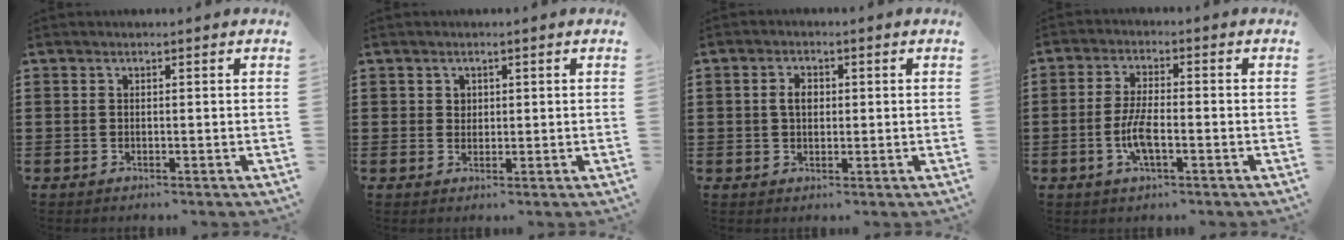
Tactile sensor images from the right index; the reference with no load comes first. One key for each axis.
{"total": 1.4, "fx": 0.6, "fy": 1.2, "fz": 0.2, "tx": -0.008, "ty": 0.006, "tz": 0.012}
{"total": 2.9, "fx": 0.3, "fy": 1.9, "fz": 2.2, "tx": -0.047, "ty": 0.010, "tz": 0.004}
{"total": 5.6, "fx": -1.7, "fy": 1.7, "fz": 5.1, "tx": -0.113, "ty": -0.003, "tz": -0.039}